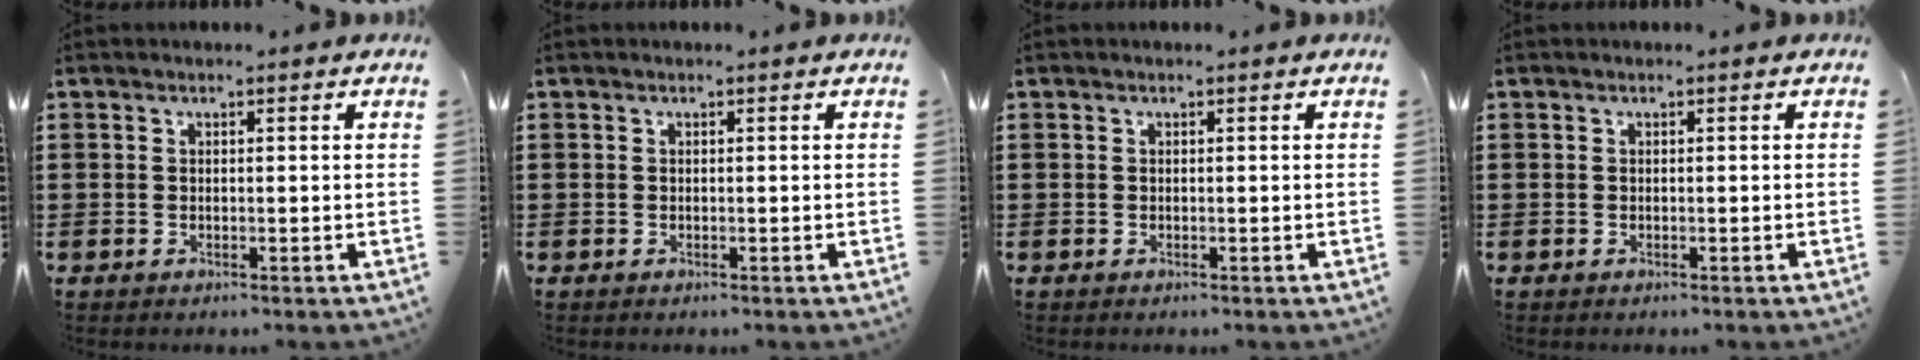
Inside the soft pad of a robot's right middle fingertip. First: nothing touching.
{"total": 0.0}
{"total": 0.0}
{"total": 0.0}